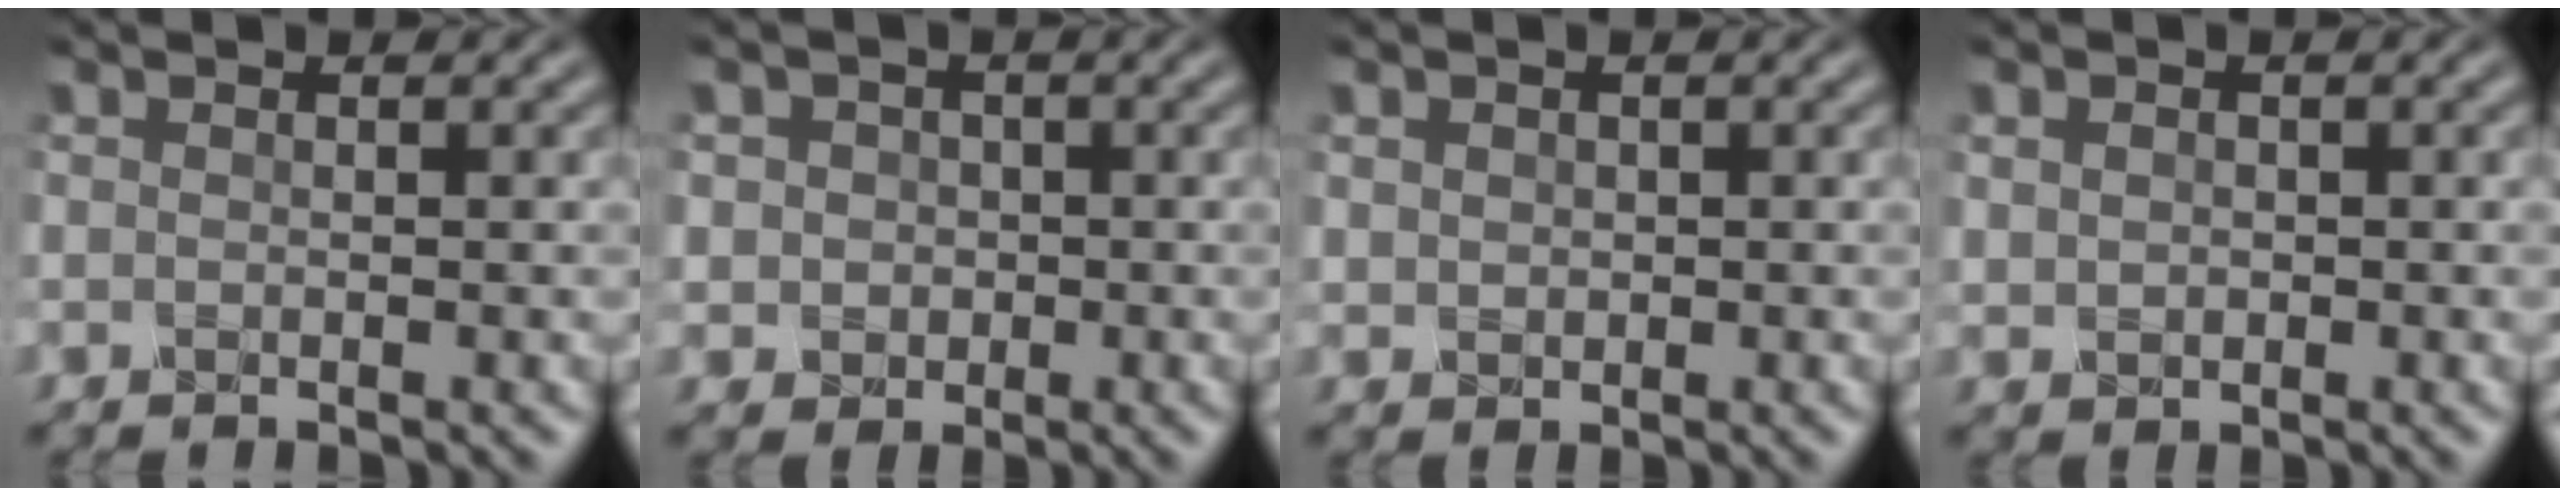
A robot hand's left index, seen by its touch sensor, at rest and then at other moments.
{"total": 2.6, "force": [0.2, 2.4, 0.9], "torque": [-0.002, 0.005, -0.003]}
{"total": 1.2, "force": [0.3, 1.0, 0.4], "torque": [-0.007, -0.003, 0.009]}
{"total": 1.3, "force": [0.2, 1.2, 0.6], "torque": [-0.009, -0.002, 0.006]}